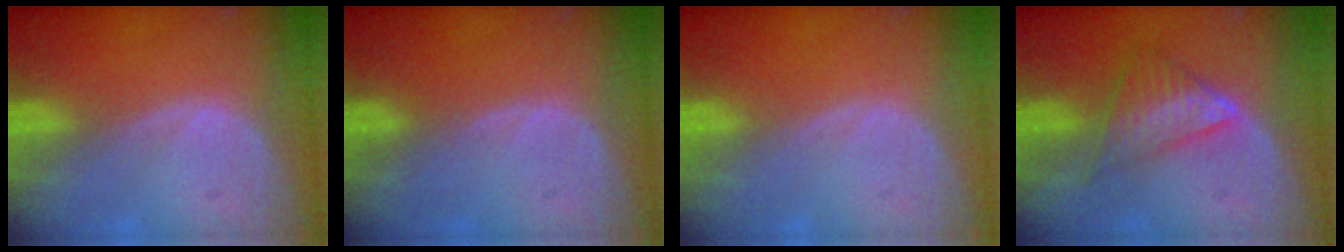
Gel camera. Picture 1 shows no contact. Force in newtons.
{"total": 0.0}
{"total": 0.0}
{"total": 6.1, "press": 5.4, "slide": 2.7}